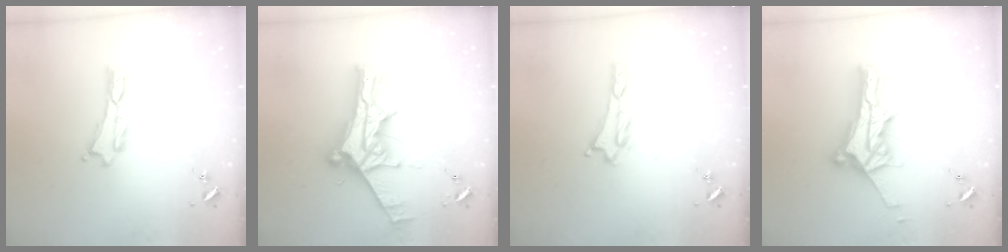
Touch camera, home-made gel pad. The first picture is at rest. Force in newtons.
{"total": 11.4, "press": 11.4, "slide": 1.1}
{"total": 0.7, "press": 0.7, "slide": 0.2}
{"total": 11.0, "press": 11.0, "slide": 0.8}